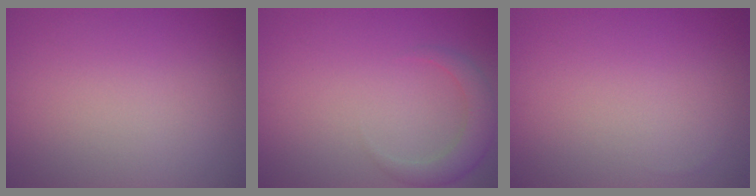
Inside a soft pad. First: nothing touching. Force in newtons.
{"total": 2.7, "press": 2.7, "slide": 0.2}
{"total": 0.0}